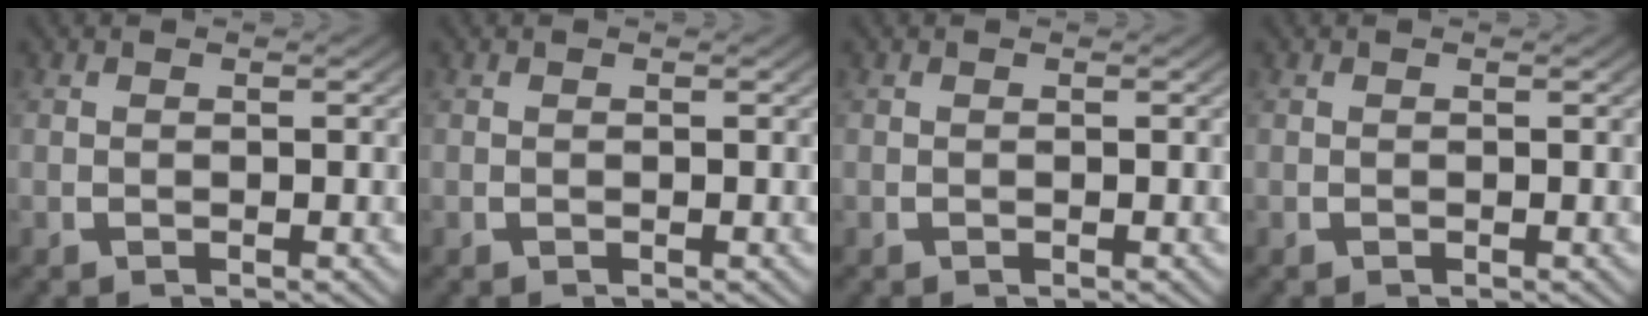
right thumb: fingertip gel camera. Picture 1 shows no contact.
{"total": 0.0}
{"total": 0.0}
{"total": 0.0}